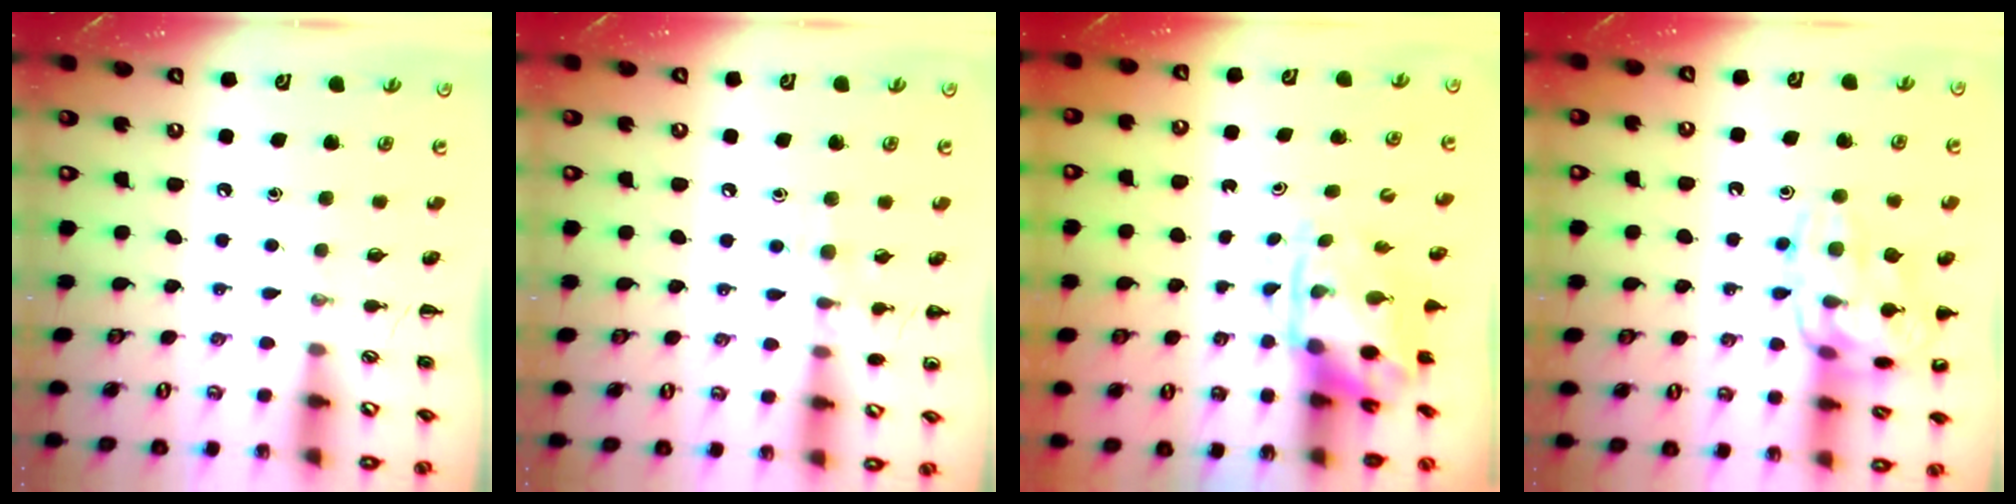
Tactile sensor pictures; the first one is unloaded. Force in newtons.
{"total": 7.5, "press": 7.3, "slide": 1.7}
{"total": 3.8, "press": 3.7, "slide": 0.9}
{"total": 15.8, "press": 15.7, "slide": 0.6}